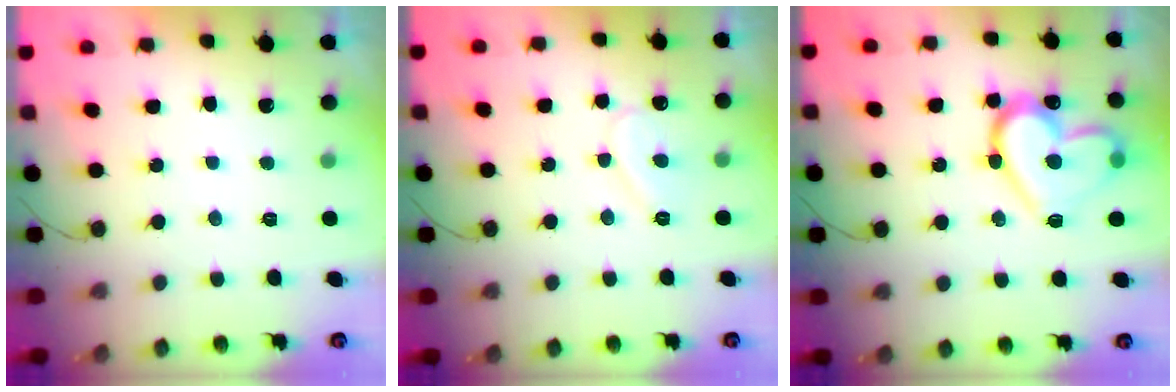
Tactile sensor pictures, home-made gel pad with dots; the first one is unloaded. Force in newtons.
{"total": 8.0, "press": 7.9, "slide": 0.5}
{"total": 19.2, "press": 19.1, "slide": 2.2}